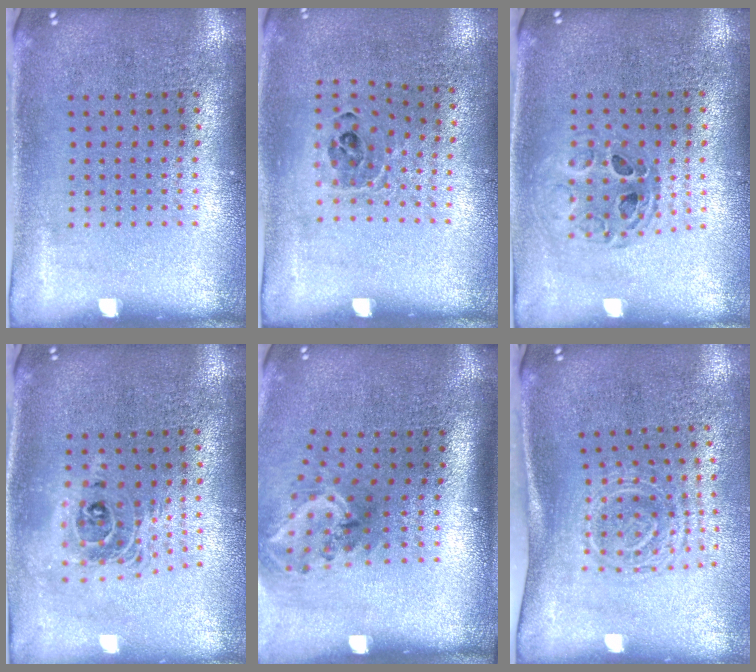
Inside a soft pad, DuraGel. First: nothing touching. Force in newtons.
{"total": 0.9, "press": 0.8, "slide": 0.4}
{"total": 0.8, "press": 0.8, "slide": 0.0}
{"total": 1.8, "press": 1.4, "slide": 1.1}
{"total": 2.1, "press": 1.3, "slide": 1.6}
{"total": 1.7, "press": 1.2, "slide": 1.2}